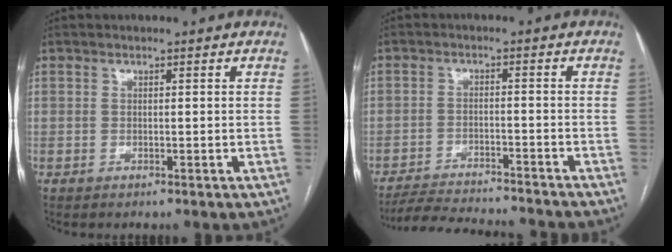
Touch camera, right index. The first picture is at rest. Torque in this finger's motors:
{"motor_torque": [-1.23, -0.89, -1.05, -0.21]}